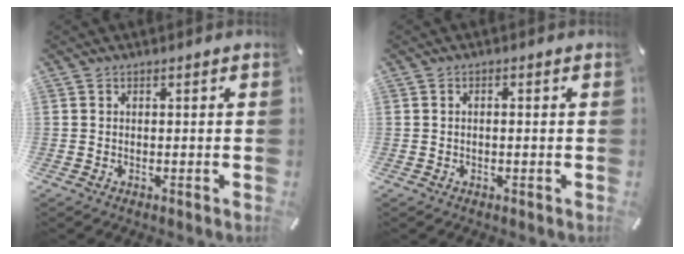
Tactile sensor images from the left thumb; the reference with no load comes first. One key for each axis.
{"total": 0.9, "fx": -0.3, "fy": 0.4, "fz": 0.7, "tx": -0.014, "ty": 0.000, "tz": -0.006}